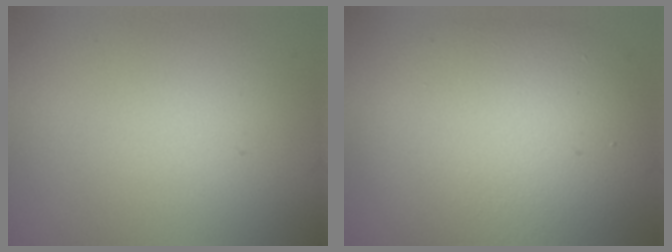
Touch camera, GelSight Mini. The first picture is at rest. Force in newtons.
{"total": 10.7, "press": 10.6, "slide": 0.6}